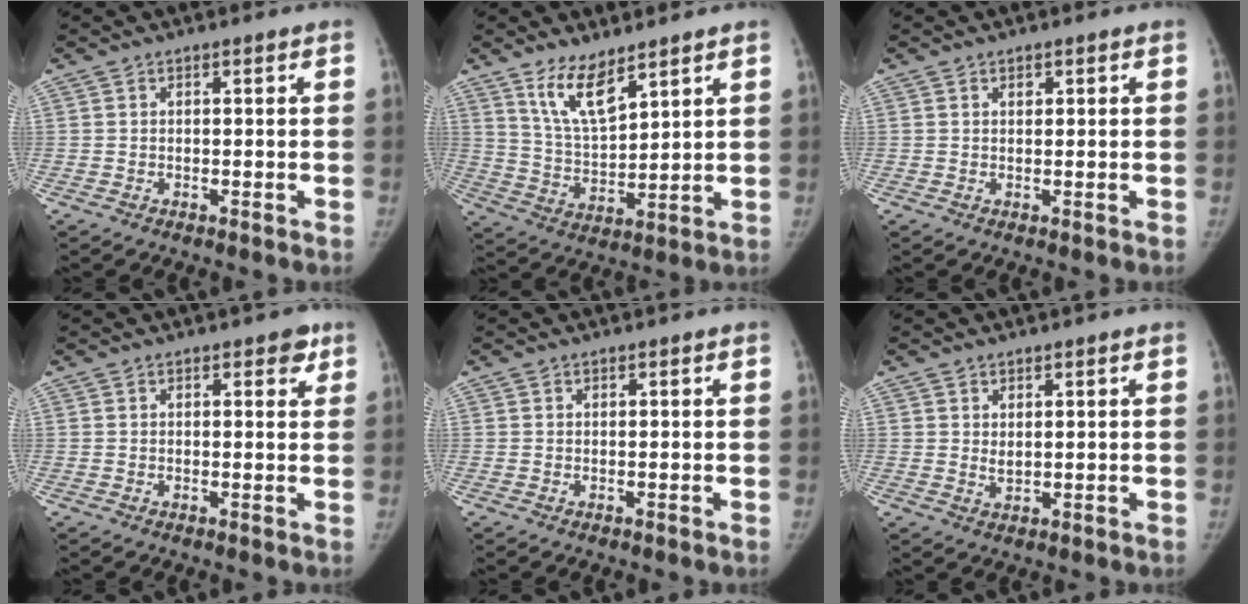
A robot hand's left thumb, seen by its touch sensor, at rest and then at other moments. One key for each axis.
{"total": 9.4, "fx": 6.6, "fy": 3.2, "fz": 6.0, "tx": -0.098, "ty": -0.047, "tz": 0.136}
{"total": 0.9, "fx": 0.5, "fy": 0.6, "fz": 0.4, "tx": -0.002, "ty": -0.002, "tz": 0.008}
{"total": 2.4, "fx": 1.4, "fy": 1.4, "fz": 1.4, "tx": 0.002, "ty": -0.004, "tz": 0.013}
{"total": 0.0}
{"total": 1.8, "fx": 0.8, "fy": 1.2, "fz": 1.1, "tx": -0.013, "ty": -0.009, "tz": 0.018}